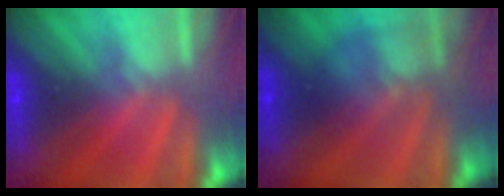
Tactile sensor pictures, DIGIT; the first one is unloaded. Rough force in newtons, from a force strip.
{"total": 2.2}